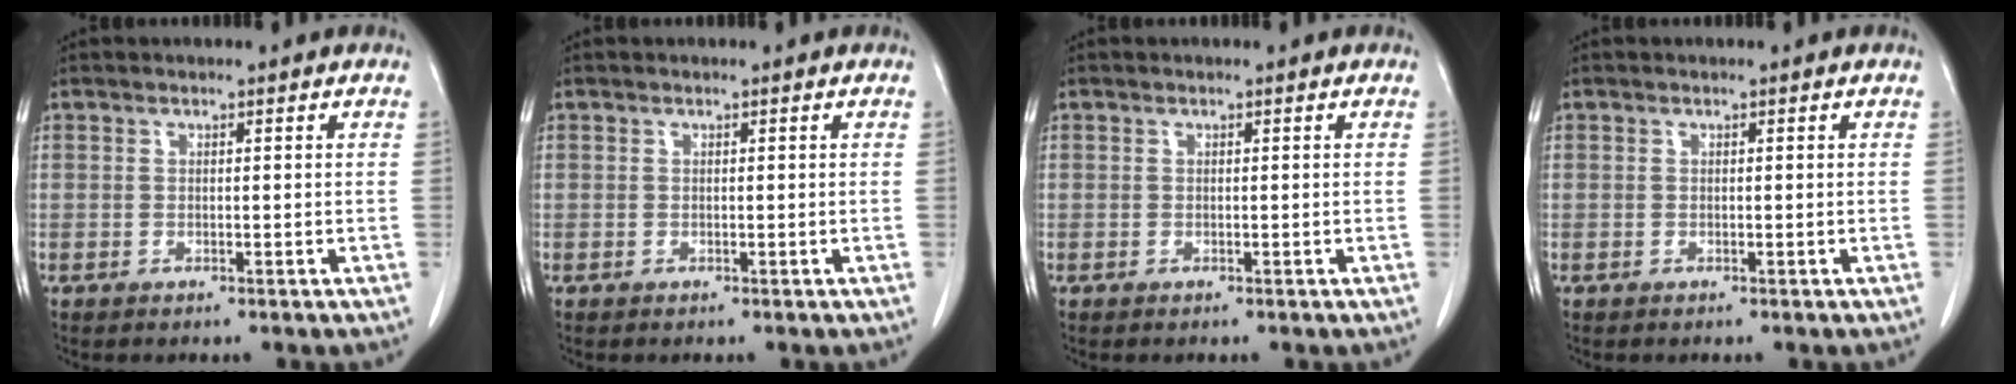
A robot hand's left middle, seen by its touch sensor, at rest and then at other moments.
{"total": 0.0}
{"total": 0.0}
{"total": 0.0}